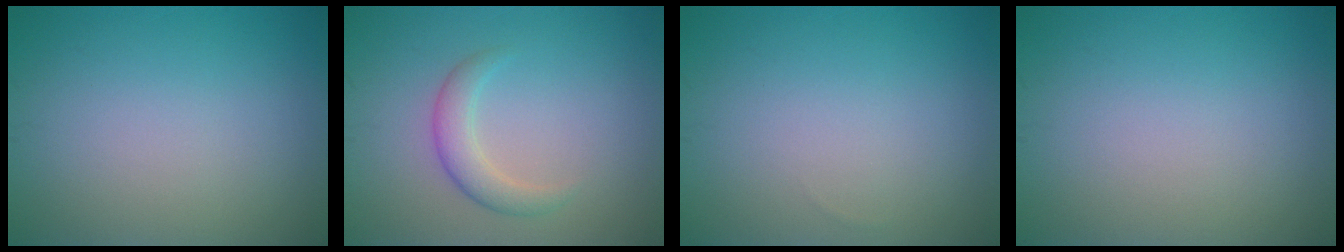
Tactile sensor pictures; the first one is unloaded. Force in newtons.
{"total": 2.4, "press": 2.4, "slide": 0.2}
{"total": 0.0}
{"total": 0.0}